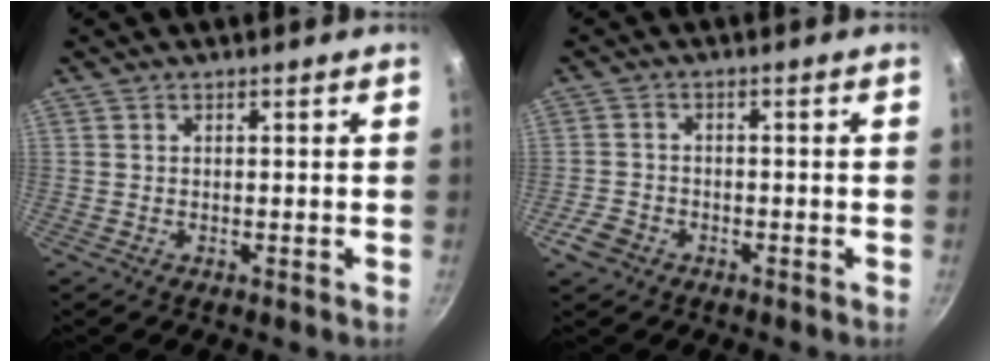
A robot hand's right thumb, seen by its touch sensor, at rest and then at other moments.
{"total": 4.0, "force": [-2.3, 2.9, 1.6], "torque": [-0.033, 0.023, -0.043]}